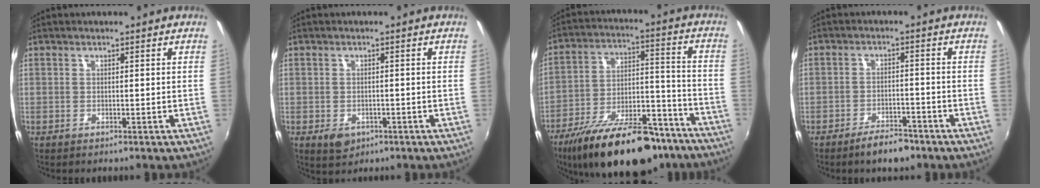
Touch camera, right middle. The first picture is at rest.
{"total": 3.7, "force": [-1.7, 2.7, 2.0], "torque": [-0.040, -0.007, -0.023]}
{"total": 25.7, "force": [-19.1, 9.7, 14.3], "torque": [-0.246, -0.006, -0.276]}
{"total": 5.5, "force": [-4.4, 1.9, 2.7], "torque": [-0.064, 0.003, -0.065]}